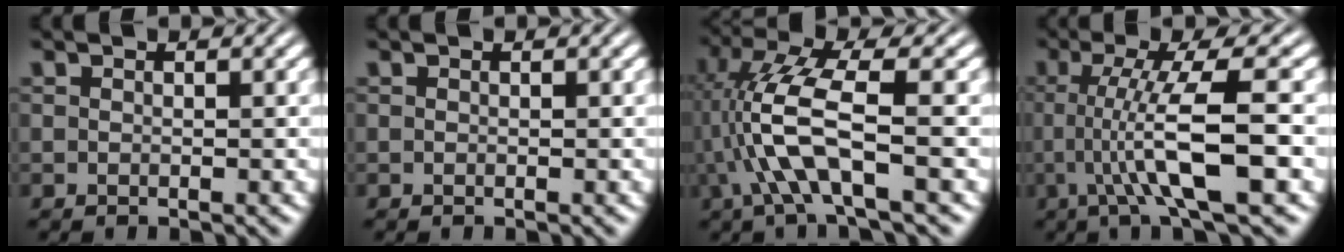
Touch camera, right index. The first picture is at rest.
{"total": 0.0}
{"total": 5.6, "force": [-0.2, 1.5, 5.4], "torque": [-0.125, -0.013, 0.003]}
{"total": 7.0, "force": [-0.3, 0.6, 7.0], "torque": [-0.116, -0.010, 0.002]}